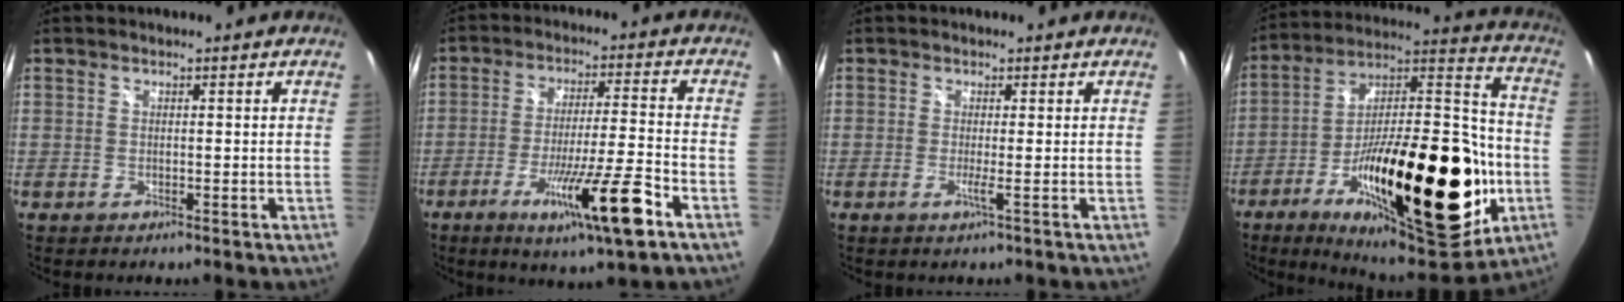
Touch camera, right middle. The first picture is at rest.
{"total": 14.2, "force": [-7.6, 0.2, 12.0], "torque": [-0.223, -0.033, -0.128]}
{"total": 1.2, "force": [-0.2, -0.5, 1.0], "torque": [-0.017, -0.007, -0.007]}
{"total": 36.3, "force": [-12.5, 14.1, 31.1], "torque": [-0.490, 0.008, -0.198]}